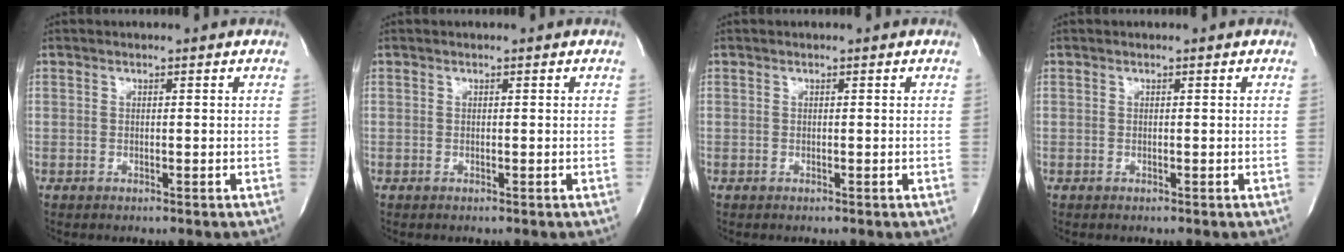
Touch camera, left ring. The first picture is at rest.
{"total": 0.0}
{"total": 0.0}
{"total": 0.0}